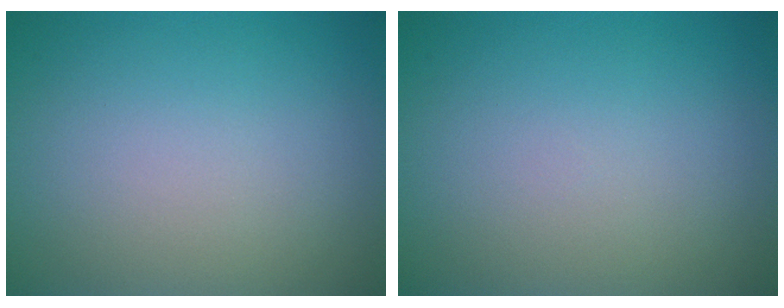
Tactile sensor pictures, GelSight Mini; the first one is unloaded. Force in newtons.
{"total": 0.0}